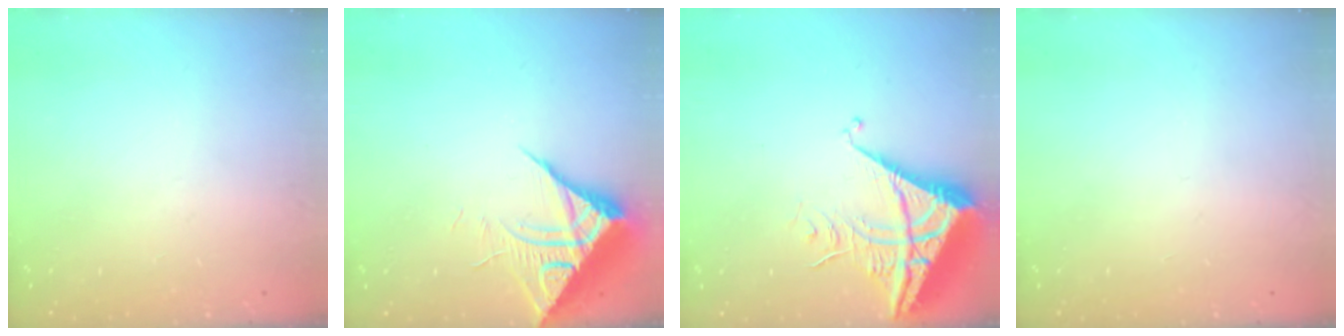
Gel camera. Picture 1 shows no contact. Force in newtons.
{"total": 10.0, "press": 10.0, "slide": 0.6}
{"total": 7.0, "press": 7.0, "slide": 0.8}
{"total": 0.0}